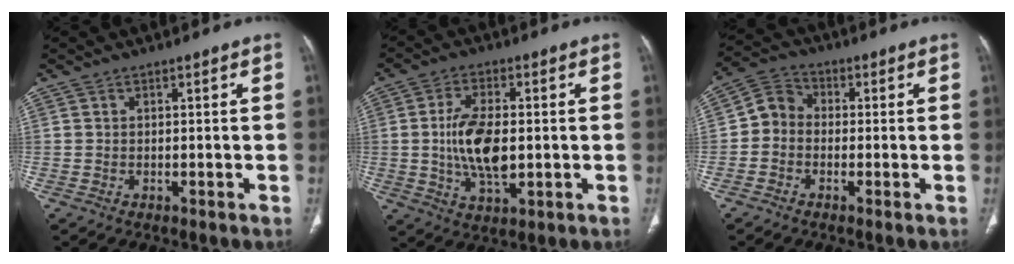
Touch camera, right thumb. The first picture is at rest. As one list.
[{"total": 11.0, "force": [-0.3, 5.4, 9.5], "torque": [-0.181, -0.004, -0.002]}, {"total": 5.5, "force": [-0.9, 4.8, 2.5], "torque": [-0.029, 0.020, -0.033]}]